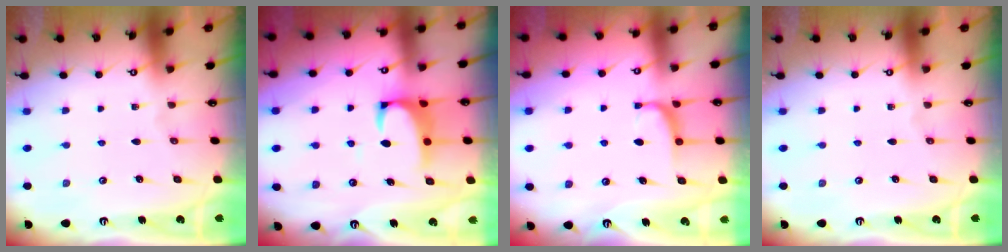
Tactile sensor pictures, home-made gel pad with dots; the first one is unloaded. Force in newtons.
{"total": 2.4, "press": 2.2, "slide": 0.9}
{"total": 1.6, "press": 1.5, "slide": 0.5}
{"total": 0.0}